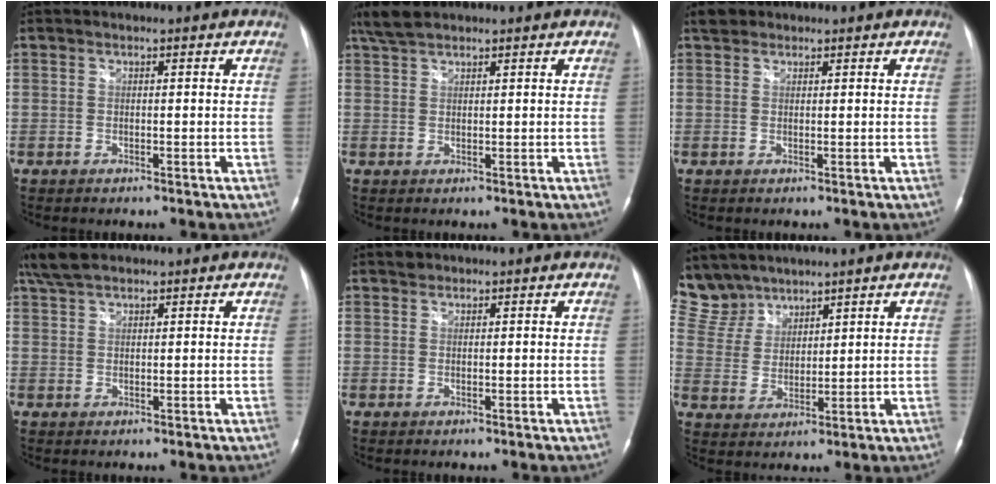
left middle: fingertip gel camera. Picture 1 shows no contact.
{"total": 3.5, "force": [3.0, 1.0, 1.7], "torque": [-0.044, 0.016, 0.062]}
{"total": 1.8, "force": [1.3, 1.2, 0.3], "torque": [-0.009, 0.017, 0.021]}
{"total": 4.3, "force": [3.4, 1.2, 2.3], "torque": [-0.057, 0.021, 0.071]}
{"total": 0.7, "force": [0.6, 0.4, 0.0], "torque": [0.000, 0.003, 0.008]}
{"total": 8.3, "force": [7.4, 3.7, -0.1], "torque": [-0.007, 0.012, 0.165]}